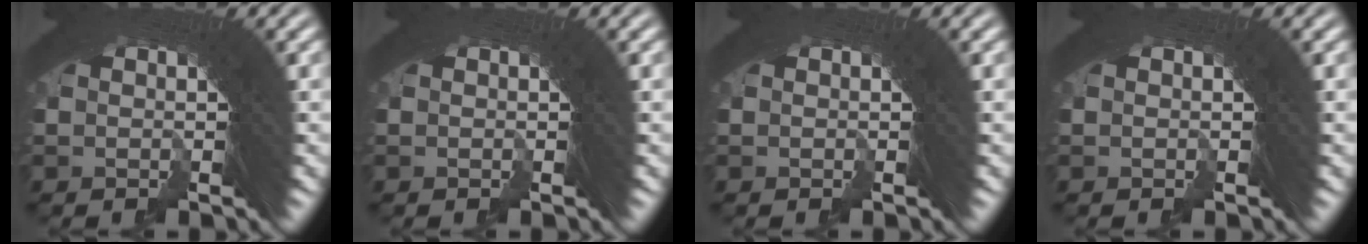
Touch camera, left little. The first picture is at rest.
{"total": 0.0}
{"total": 0.0}
{"total": 0.0}